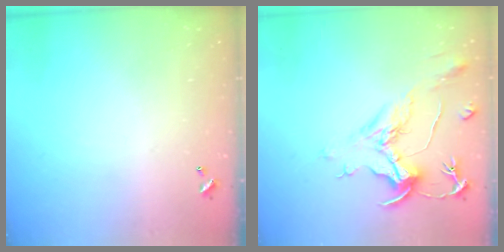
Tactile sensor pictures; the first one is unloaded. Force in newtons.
{"total": 2.1, "press": 1.6, "slide": 1.4}